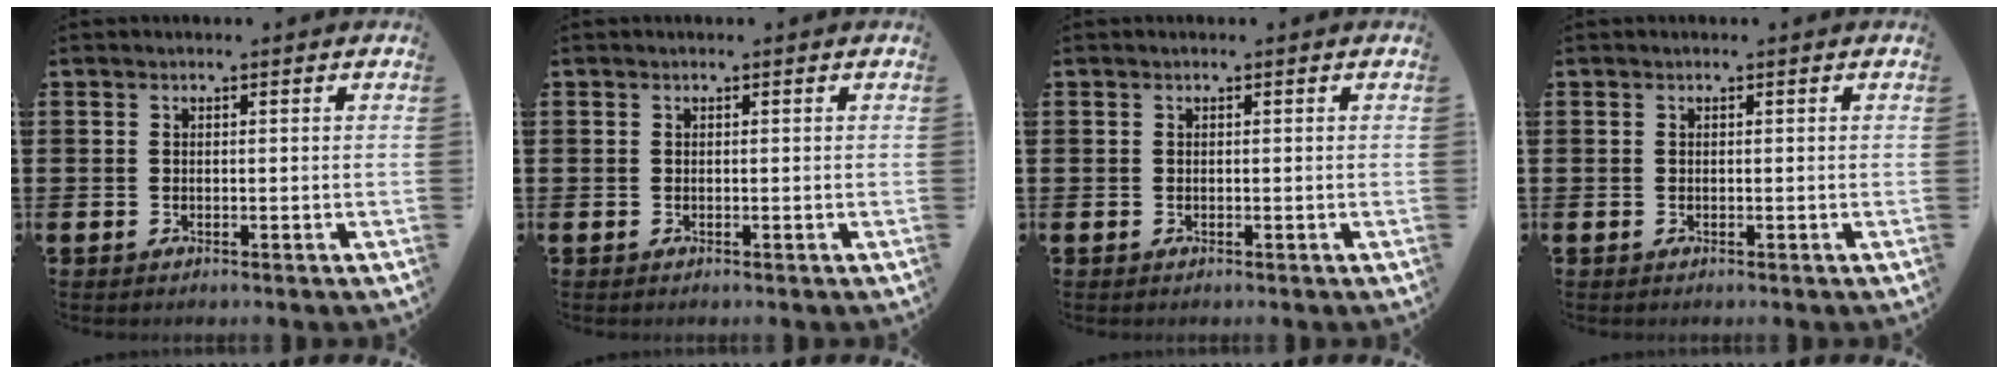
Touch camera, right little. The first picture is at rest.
{"total": 0.0}
{"total": 0.0}
{"total": 0.0}